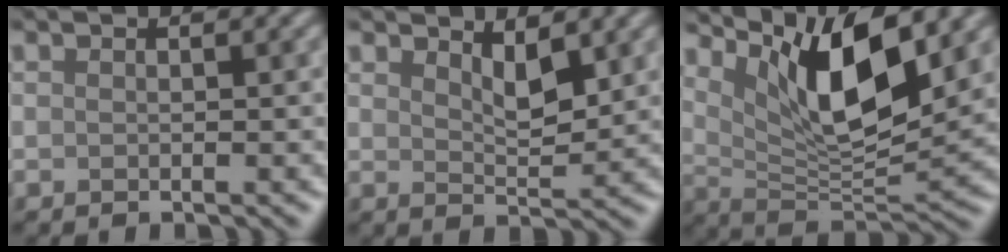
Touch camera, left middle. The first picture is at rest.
{"total": 2.6, "force": [1.8, 0.8, 1.7], "torque": [-0.032, -0.012, 0.031]}
{"total": 9.2, "force": [4.6, 2.7, 7.5], "torque": [-0.129, -0.018, 0.088]}